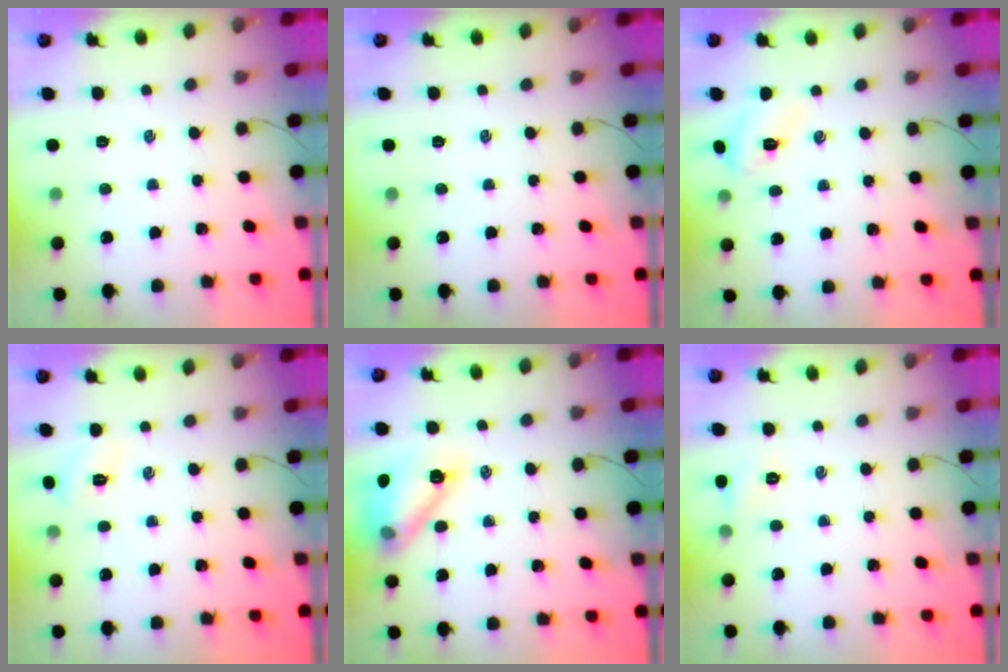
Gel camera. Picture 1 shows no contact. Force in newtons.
{"total": 0.0}
{"total": 4.0, "press": 3.9, "slide": 1.0}
{"total": 5.7, "press": 5.5, "slide": 1.5}
{"total": 13.2, "press": 13.1, "slide": 1.1}
{"total": 4.9, "press": 4.7, "slide": 1.6}